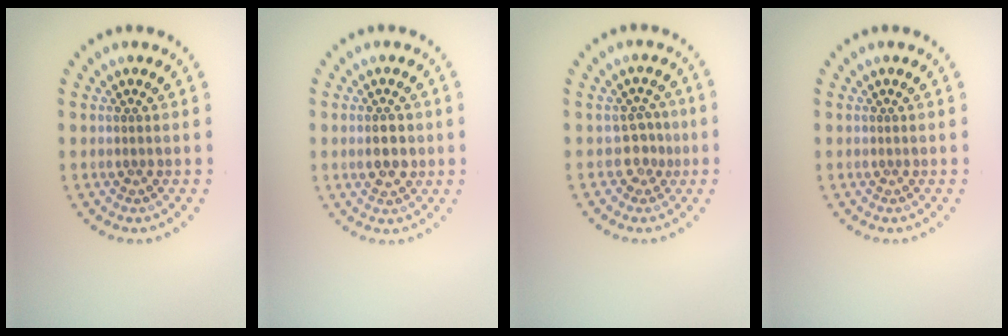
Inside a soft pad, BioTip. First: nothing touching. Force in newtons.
{"total": 2.6, "press": 2.6, "slide": 0.1}
{"total": 2.0, "press": 1.4, "slide": 1.4}
{"total": 0.0}